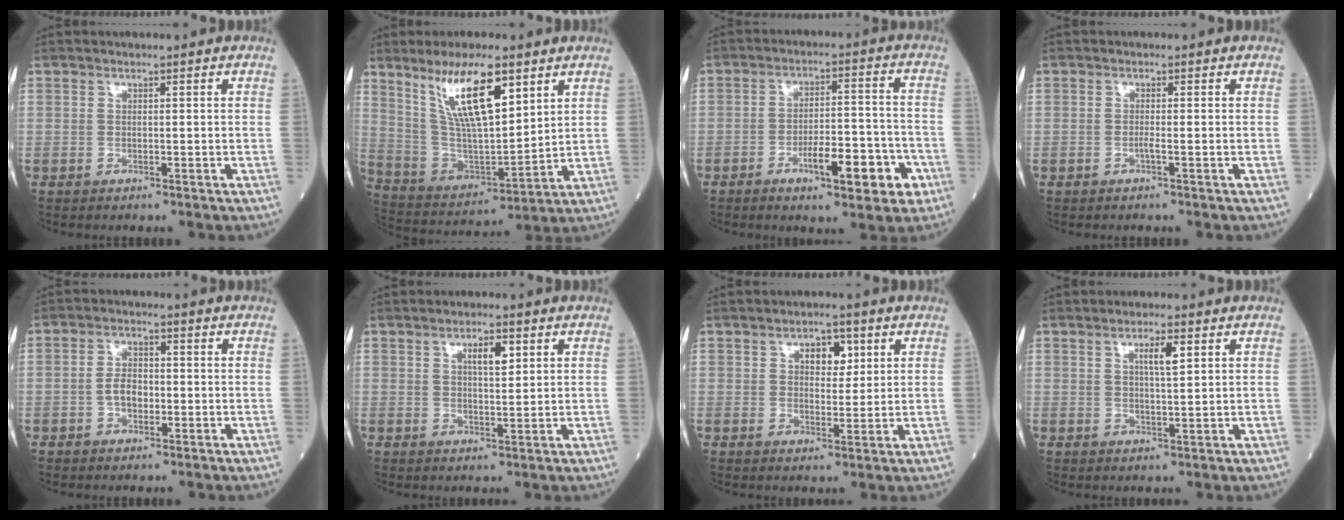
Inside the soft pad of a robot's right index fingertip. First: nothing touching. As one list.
[{"total": 14.7, "force": [8.2, 3.4, 11.7], "torque": [-0.223, 0.002, 0.161]}, {"total": 10.1, "force": [-4.6, 2.6, 8.6], "torque": [-0.128, 0.014, -0.064]}, {"total": 0.8, "force": [-0.4, -0.2, 0.6], "torque": [-0.010, 0.002, -0.010]}, {"total": 3.4, "force": [-0.8, 2.0, 2.6], "torque": [-0.050, 0.009, -0.018]}, {"total": 3.7, "force": [1.6, 1.0, 3.1], "torque": [-0.052, 0.000, 0.026]}, {"total": 4.3, "force": [1.8, 2.3, 3.1], "torque": [-0.043, 0.006, 0.027]}, {"total": 3.4, "force": [1.5, 0.3, 3.1], "torque": [-0.053, 0.000, 0.023]}]